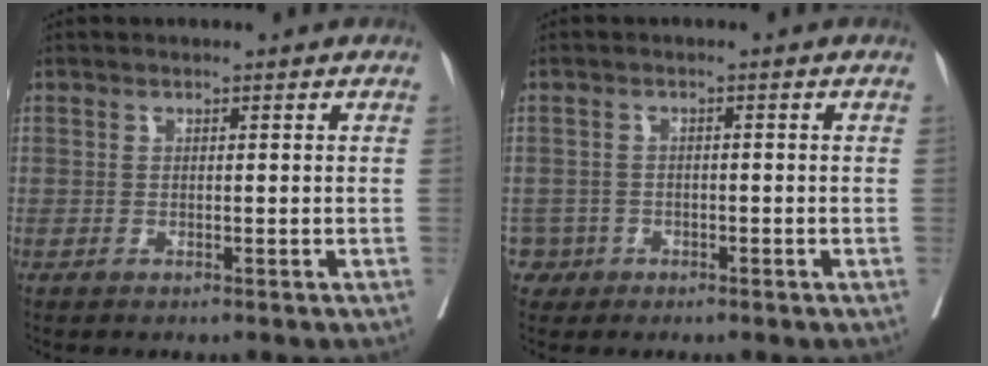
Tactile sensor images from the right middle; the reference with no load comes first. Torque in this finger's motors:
{"motor_torque": [1.07, -1.06, 0.03, -0.03]}